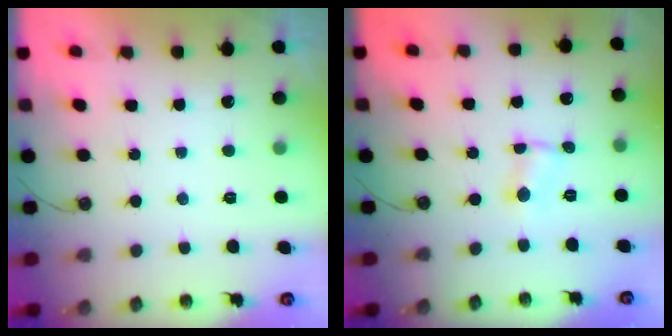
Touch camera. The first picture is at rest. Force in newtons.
{"total": 1.3, "press": 1.3, "slide": 0.2}